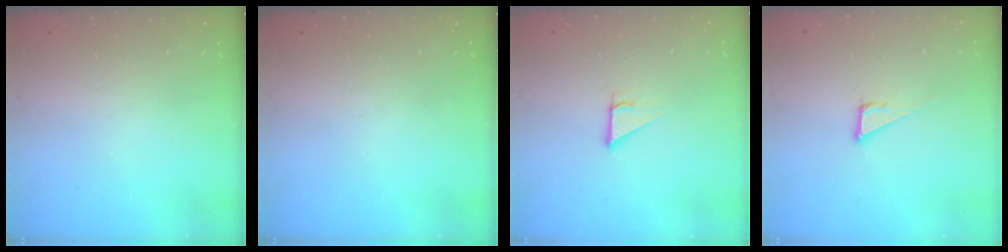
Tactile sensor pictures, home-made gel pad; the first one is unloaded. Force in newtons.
{"total": 0.0}
{"total": 2.9, "press": 2.9, "slide": 0.2}
{"total": 4.3, "press": 4.3, "slide": 0.2}